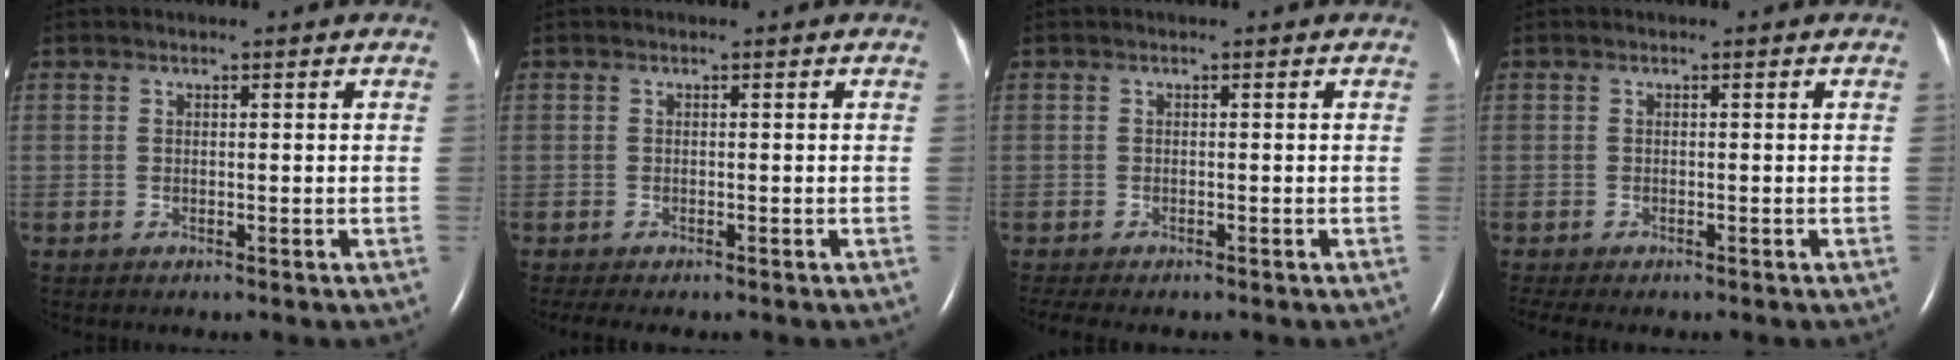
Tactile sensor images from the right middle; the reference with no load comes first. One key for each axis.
{"total": 3.5, "fx": -2.8, "fy": 1.1, "fz": 1.9, "tx": -0.028, "ty": -0.011, "tz": -0.037}
{"total": 4.9, "fx": -4.0, "fy": 1.3, "fz": 2.4, "tx": -0.036, "ty": -0.010, "tz": -0.056}
{"total": 4.2, "fx": -3.5, "fy": 1.2, "fz": 2.1, "tx": -0.032, "ty": -0.009, "tz": -0.048}